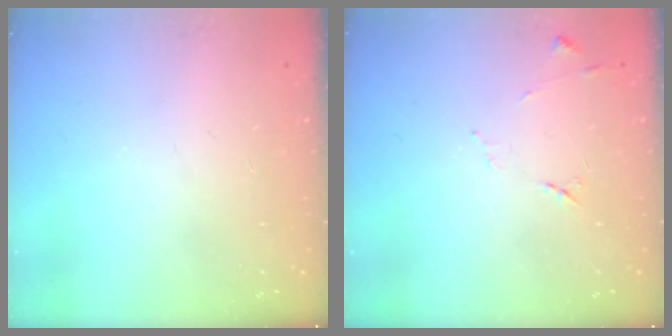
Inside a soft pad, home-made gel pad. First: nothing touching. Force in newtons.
{"total": 7.1, "press": 7.1, "slide": 0.7}